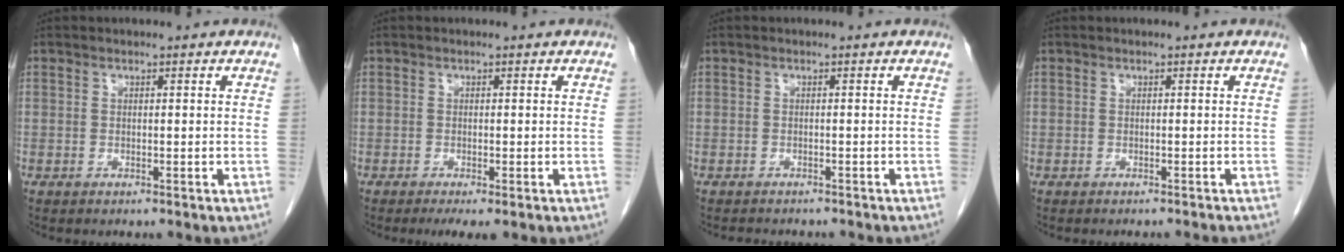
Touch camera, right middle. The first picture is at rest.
{"total": 2.9, "force": [-1.8, 0.5, 2.1], "torque": [-0.032, -0.011, -0.027]}
{"total": 4.7, "force": [-4.1, 1.2, 1.7], "torque": [-0.026, -0.005, -0.050]}
{"total": 3.6, "force": [-3.4, -0.4, 1.0], "torque": [-0.012, -0.012, -0.039]}